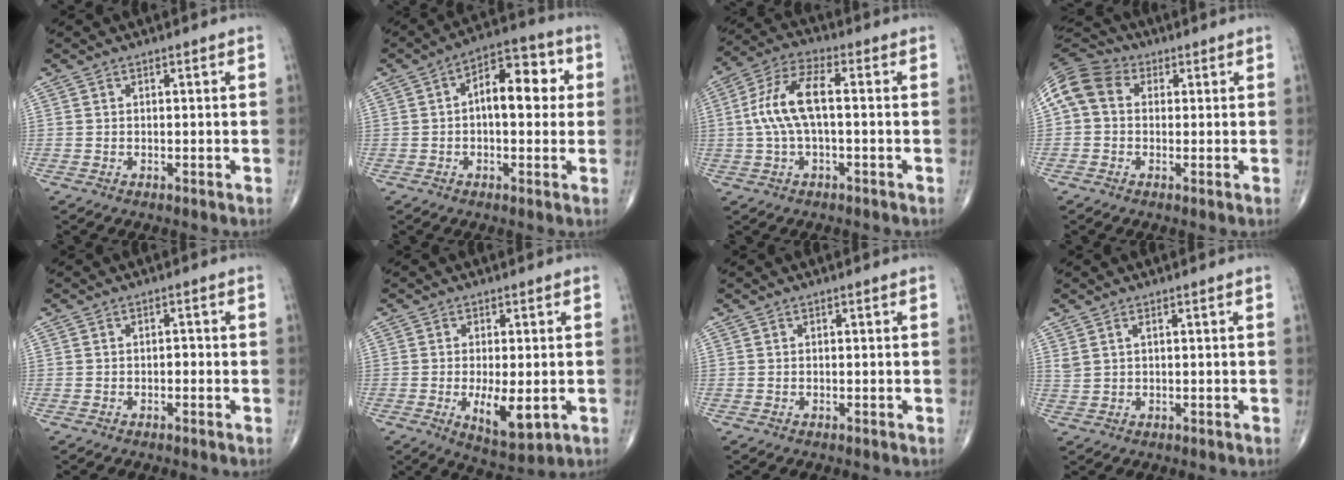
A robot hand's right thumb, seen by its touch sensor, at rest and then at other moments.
{"total": 11.2, "force": [1.3, 5.9, 9.4], "torque": [-0.109, 0.027, 0.010]}
{"total": 10.2, "force": [0.2, 4.1, 9.4], "torque": [-0.208, 0.032, 0.001]}
{"total": 9.3, "force": [1.6, 7.4, 5.5], "torque": [-0.104, 0.028, 0.015]}
{"total": 0.9, "force": [-0.3, 0.5, 0.6], "torque": [-0.003, 0.003, -0.009]}
{"total": 7.9, "force": [-1.5, 3.1, 7.1], "torque": [-0.111, -0.019, -0.015]}
{"total": 0.0}
{"total": 1.9, "force": [1.1, 0.7, 1.4], "torque": [-0.037, 0.001, 0.029]}